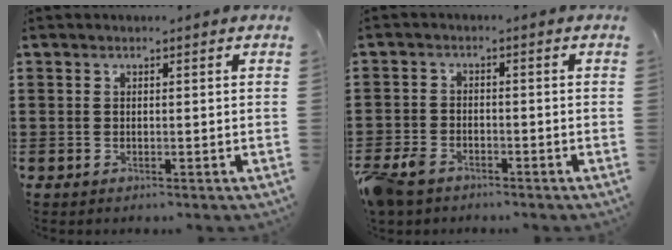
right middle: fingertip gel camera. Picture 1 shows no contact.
{"total": 3.7, "force": [-3.2, 1.6, 1.1], "torque": [-0.048, -0.004, -0.072]}